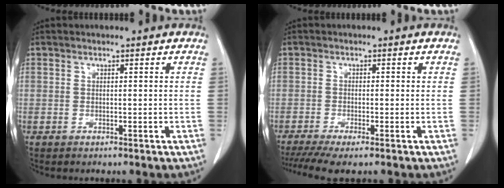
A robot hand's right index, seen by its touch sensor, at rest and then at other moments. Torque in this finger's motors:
{"motor_torque": [0.54, -0.53, 0.17, 0.07]}